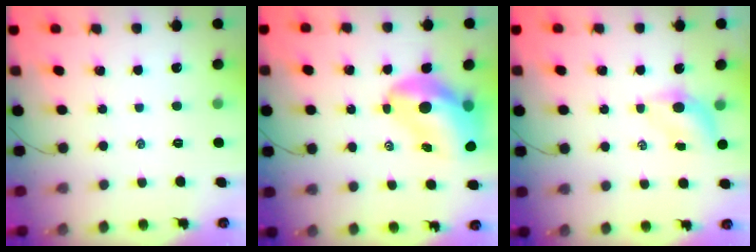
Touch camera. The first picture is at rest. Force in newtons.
{"total": 12.7, "press": 12.1, "slide": 3.8}
{"total": 4.0, "press": 3.9, "slide": 0.9}